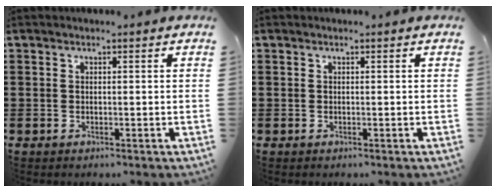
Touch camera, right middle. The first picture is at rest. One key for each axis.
{"total": 0.0}